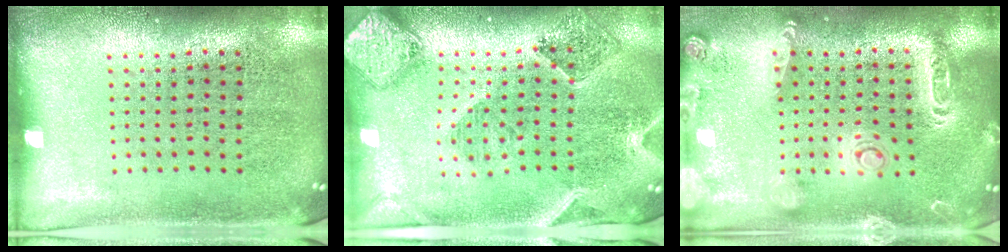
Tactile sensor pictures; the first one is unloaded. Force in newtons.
{"total": 1.5, "press": 1.4, "slide": 0.4}
{"total": 2.1, "press": 2.0, "slide": 0.7}